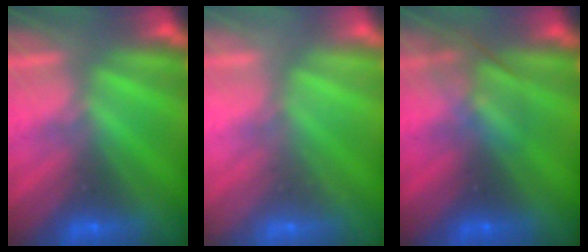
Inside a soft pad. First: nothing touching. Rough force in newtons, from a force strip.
{"total": 2.3}
{"total": 2.4}